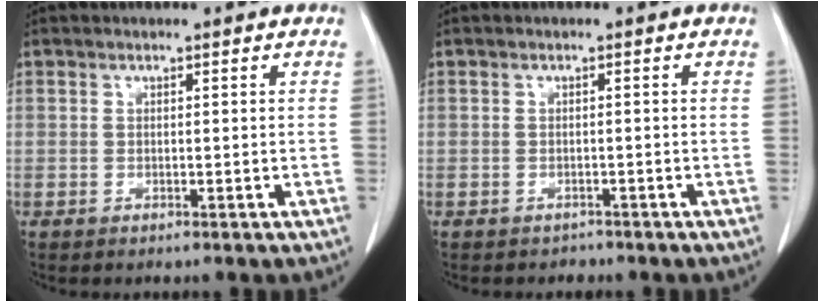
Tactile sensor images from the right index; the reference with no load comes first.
{"total": 1.2, "force": [-1.0, 0.6, -0.1], "torque": [-0.004, 0.001, -0.017]}